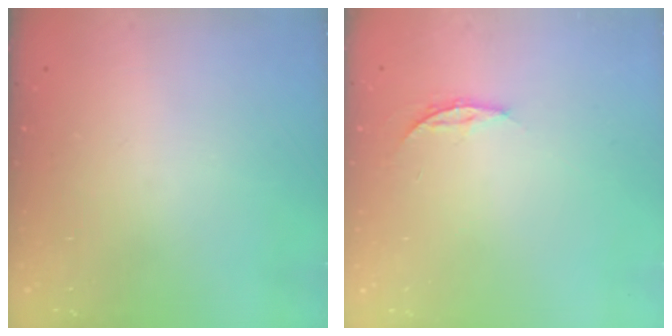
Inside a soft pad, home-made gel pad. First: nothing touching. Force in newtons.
{"total": 3.8, "press": 3.8, "slide": 0.3}